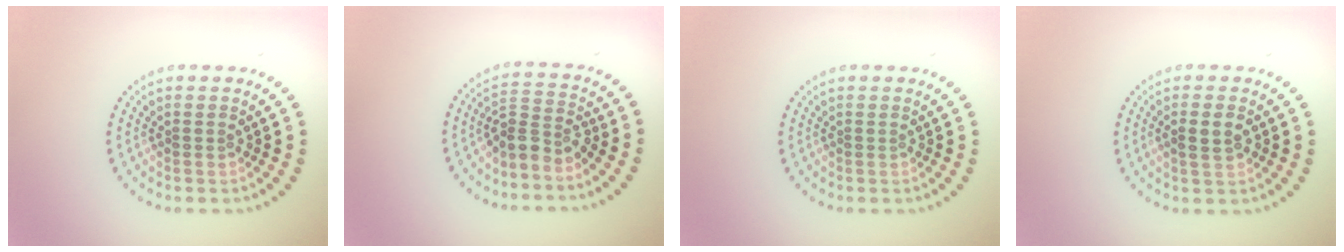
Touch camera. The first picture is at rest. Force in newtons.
{"total": 2.8, "press": 2.1, "slide": 1.9}
{"total": 0.0}
{"total": 1.9, "press": 1.9, "slide": 0.3}